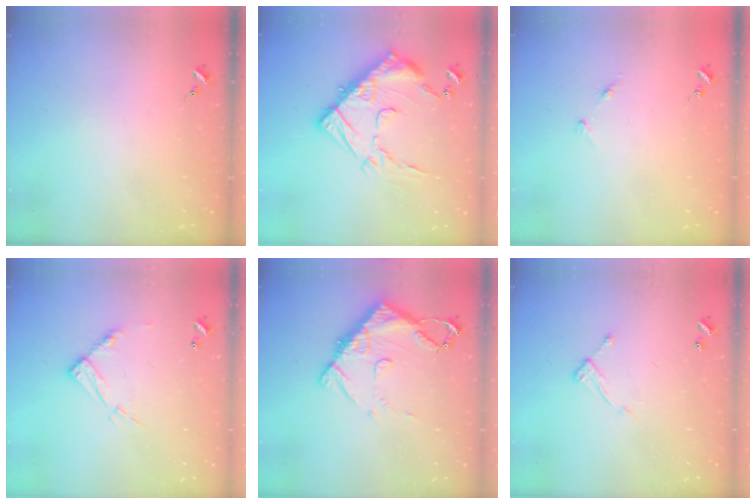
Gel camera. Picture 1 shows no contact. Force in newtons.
{"total": 20.3, "press": 20.3, "slide": 1.1}
{"total": 5.1, "press": 5.1, "slide": 0.6}
{"total": 11.8, "press": 11.7, "slide": 1.1}
{"total": 11.5, "press": 11.5, "slide": 1.1}
{"total": 7.3, "press": 7.3, "slide": 0.4}